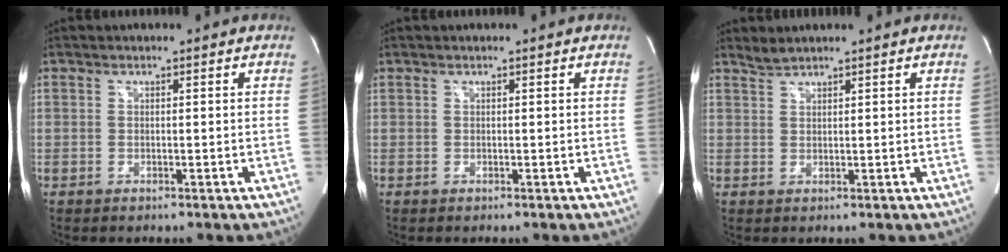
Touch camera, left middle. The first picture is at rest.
{"total": 0.0}
{"total": 1.6, "force": [1.6, -0.2, 0.2], "torque": [-0.005, 0.006, 0.037]}